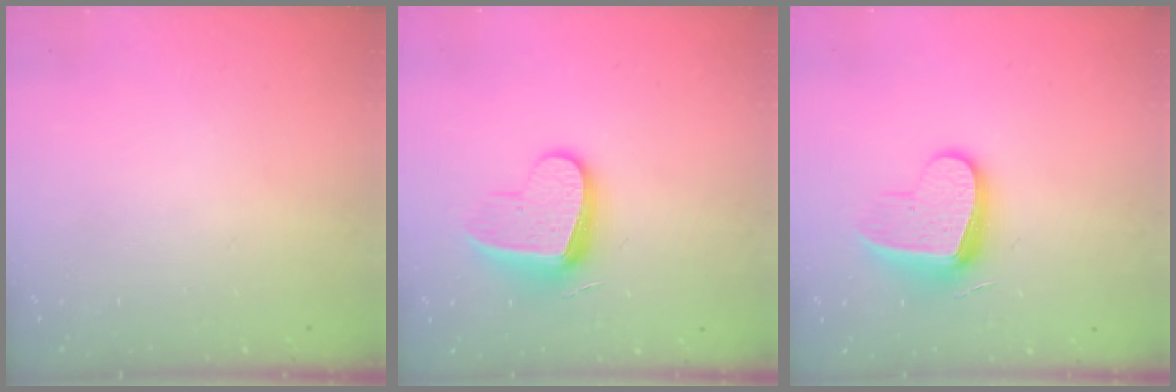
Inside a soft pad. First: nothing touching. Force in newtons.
{"total": 11.6, "press": 11.6, "slide": 0.5}
{"total": 11.6, "press": 11.6, "slide": 0.5}